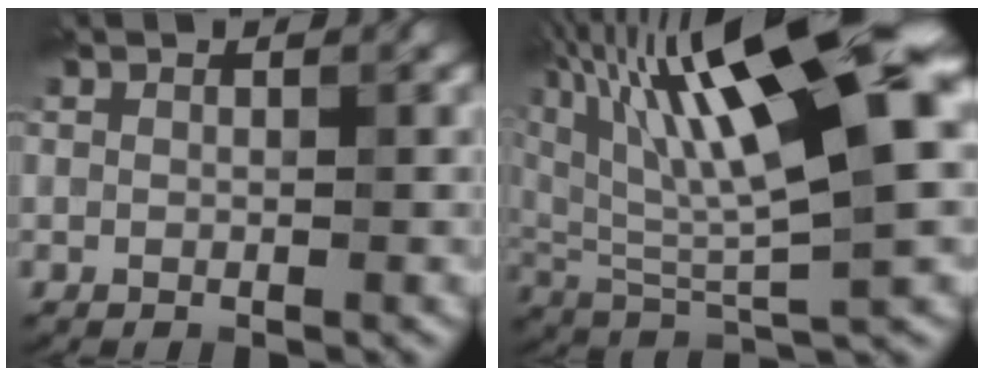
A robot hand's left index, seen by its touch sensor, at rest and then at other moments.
{"total": 16.4, "force": [5.8, 4.3, 14.7], "torque": [-0.260, 0.026, 0.094]}